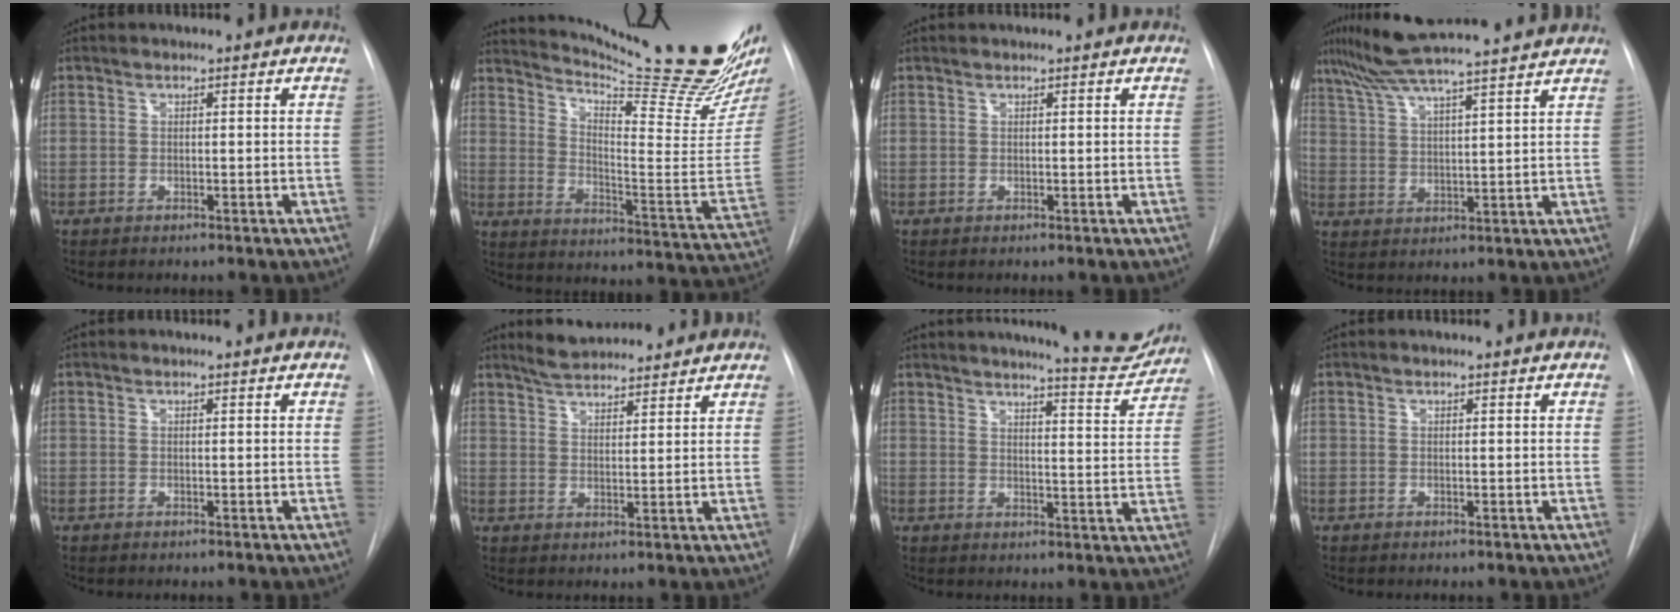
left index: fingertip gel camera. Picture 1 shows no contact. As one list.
[{"total": 26.0, "force": [22.4, 0.6, 13.2], "torque": [-0.208, -0.123, 0.295]}, {"total": 0.0}, {"total": 16.1, "force": [14.0, -0.5, 8.0], "torque": [-0.147, 0.021, 0.210]}, {"total": 0.7, "force": [-0.6, -0.2, -0.1], "torque": [-0.002, -0.004, -0.010]}, {"total": 7.9, "force": [7.2, 1.4, 2.8], "torque": [-0.048, 0.013, 0.113]}, {"total": 11.4, "force": [10.7, 0.9, 3.6], "torque": [-0.043, -0.039, 0.119]}, {"total": 0.0}]